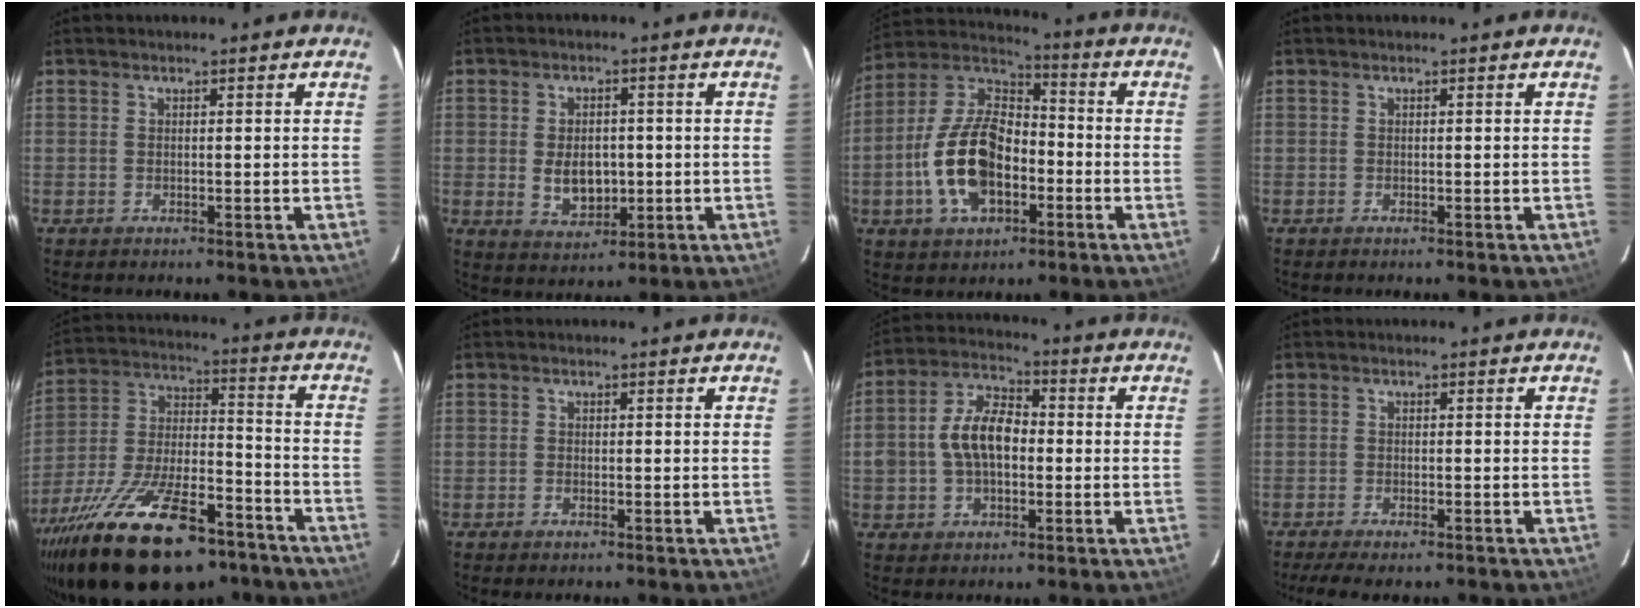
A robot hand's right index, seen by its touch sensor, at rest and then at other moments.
{"total": 6.8, "force": [-0.7, 4.6, 5.0], "torque": [-0.092, -0.004, -0.001]}
{"total": 16.5, "force": [-4.7, 9.5, 12.6], "torque": [-0.260, 0.015, -0.080]}
{"total": 0.0}
{"total": 29.8, "force": [-20.2, 11.9, 18.5], "torque": [-0.351, -0.020, -0.309]}
{"total": 0.8, "force": [-0.6, 0.3, 0.4], "torque": [-0.007, -0.001, -0.012]}
{"total": 10.0, "force": [-0.6, 6.3, 7.8], "torque": [-0.156, 0.024, -0.010]}
{"total": 6.4, "force": [-5.1, 1.5, 3.6], "torque": [-0.088, -0.023, -0.084]}